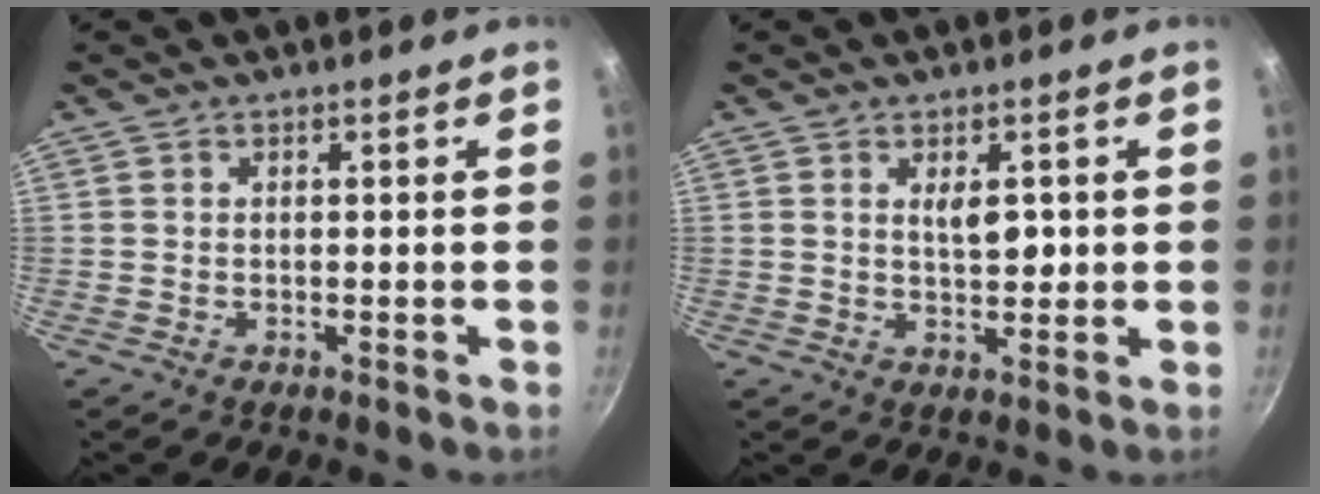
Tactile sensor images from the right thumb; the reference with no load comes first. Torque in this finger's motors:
{"motor_torque": [1.98, 1.85, 0.22, -0.04, 0.01]}